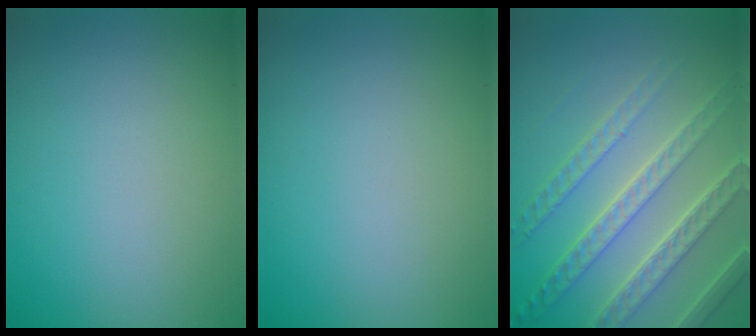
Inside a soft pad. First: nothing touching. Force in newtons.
{"total": 0.0}
{"total": 6.0, "press": 5.0, "slide": 3.3}